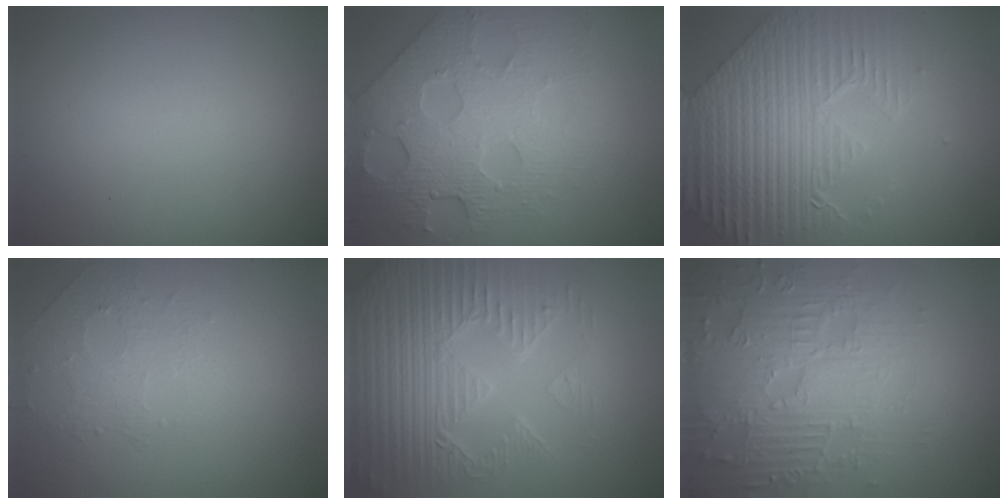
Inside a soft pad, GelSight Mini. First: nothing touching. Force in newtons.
{"total": 8.0, "press": 5.5, "slide": 5.9}
{"total": 9.3, "press": 6.4, "slide": 6.7}
{"total": 1.5, "press": 1.0, "slide": 1.1}
{"total": 5.8, "press": 5.2, "slide": 2.6}
{"total": 6.7, "press": 5.4, "slide": 3.9}